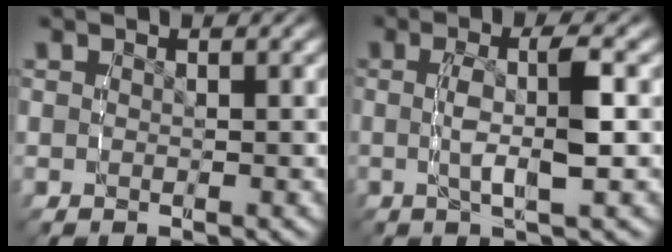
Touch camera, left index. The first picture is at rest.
{"total": 3.5, "force": [-0.2, 0.0, 3.5], "torque": [-0.072, -0.001, -0.002]}